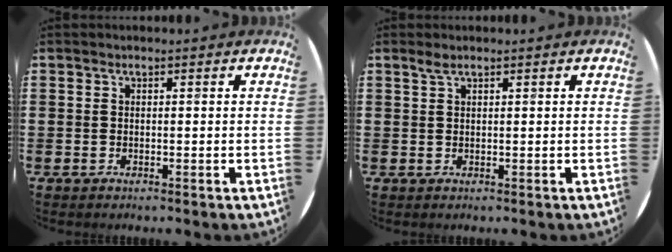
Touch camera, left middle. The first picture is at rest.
{"total": 1.0, "force": [0.8, 0.1, 0.6], "torque": [-0.012, 0.003, 0.014]}